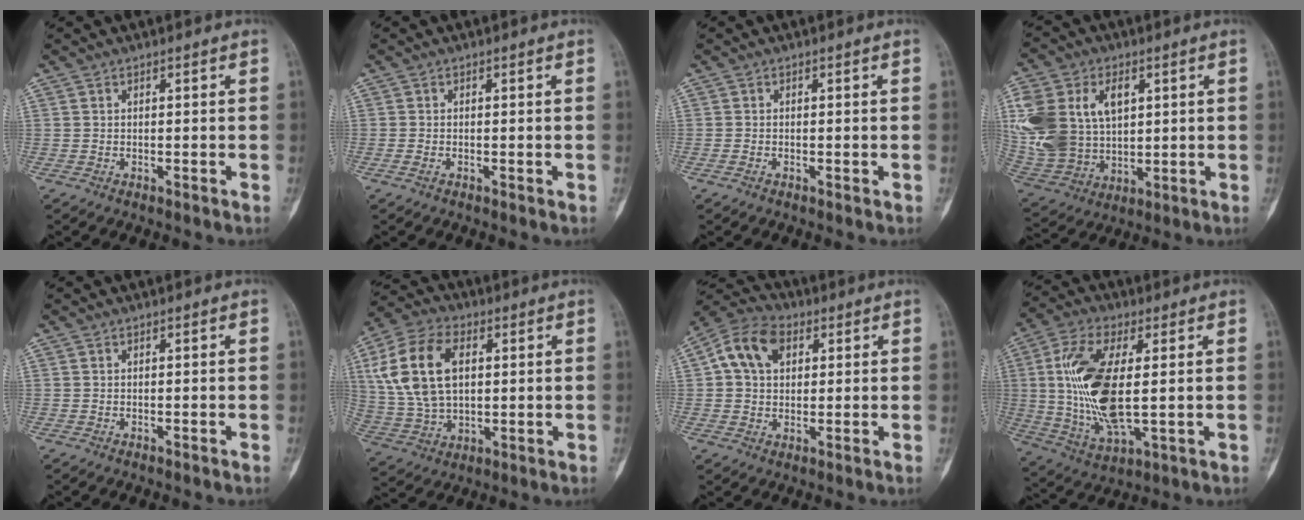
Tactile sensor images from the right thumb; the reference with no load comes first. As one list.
[{"total": 0.9, "force": [-0.4, 0.6, 0.6], "torque": [-0.013, 0.000, -0.008]}, {"total": 0.7, "force": [-0.3, 0.5, 0.4], "torque": [-0.007, 0.001, -0.007]}, {"total": 21.4, "force": [5.2, 14.9, 14.4], "torque": [-0.320, 0.008, 0.113]}, {"total": 0.0}, {"total": 17.2, "force": [4.0, 10.8, 12.8], "torque": [-0.245, 0.008, 0.079]}, {"total": 10.7, "force": [3.3, 7.6, 6.8], "torque": [-0.109, 0.015, 0.050]}, {"total": 17.7, "force": [1.5, 7.5, 15.9], "torque": [-0.324, -0.008, 0.036]}]